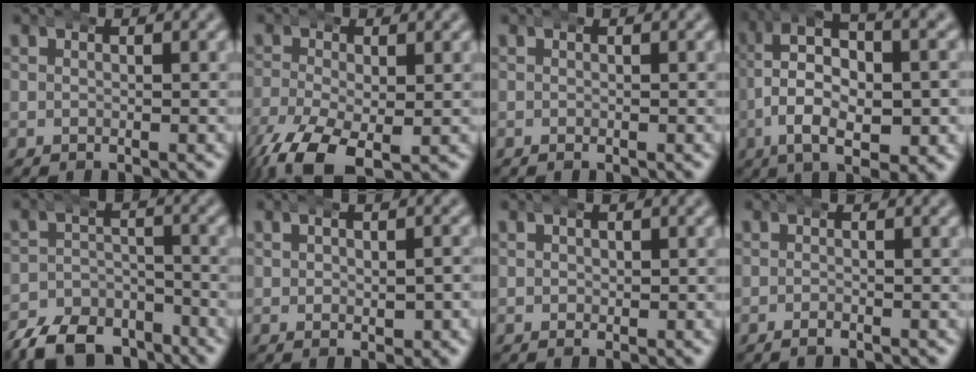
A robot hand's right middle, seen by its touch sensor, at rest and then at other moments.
{"total": 6.3, "force": [-4.0, 3.0, 3.8], "torque": [-0.098, -0.034, -0.049]}
{"total": 0.0}
{"total": 8.8, "force": [1.2, 4.6, 7.4], "torque": [-0.125, -0.007, 0.021]}
{"total": 8.9, "force": [-7.4, 4.2, 2.5], "torque": [-0.026, -0.015, -0.128]}
{"total": 1.7, "force": [0.1, 0.9, 1.5], "torque": [-0.024, -0.003, 0.006]}
{"total": 0.7, "force": [0.2, 0.6, 0.4], "torque": [-0.009, -0.003, 0.007]}
{"total": 0.8, "force": [-0.7, 0.1, 0.4], "torque": [-0.009, 0.000, -0.015]}